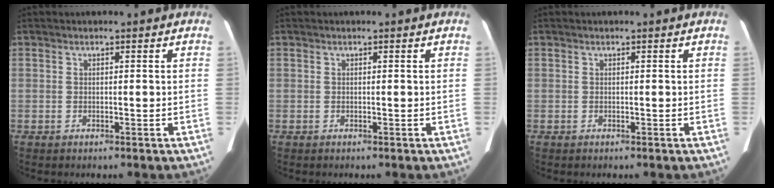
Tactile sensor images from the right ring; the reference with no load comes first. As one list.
[{"total": 0.0}, {"total": 0.0}]